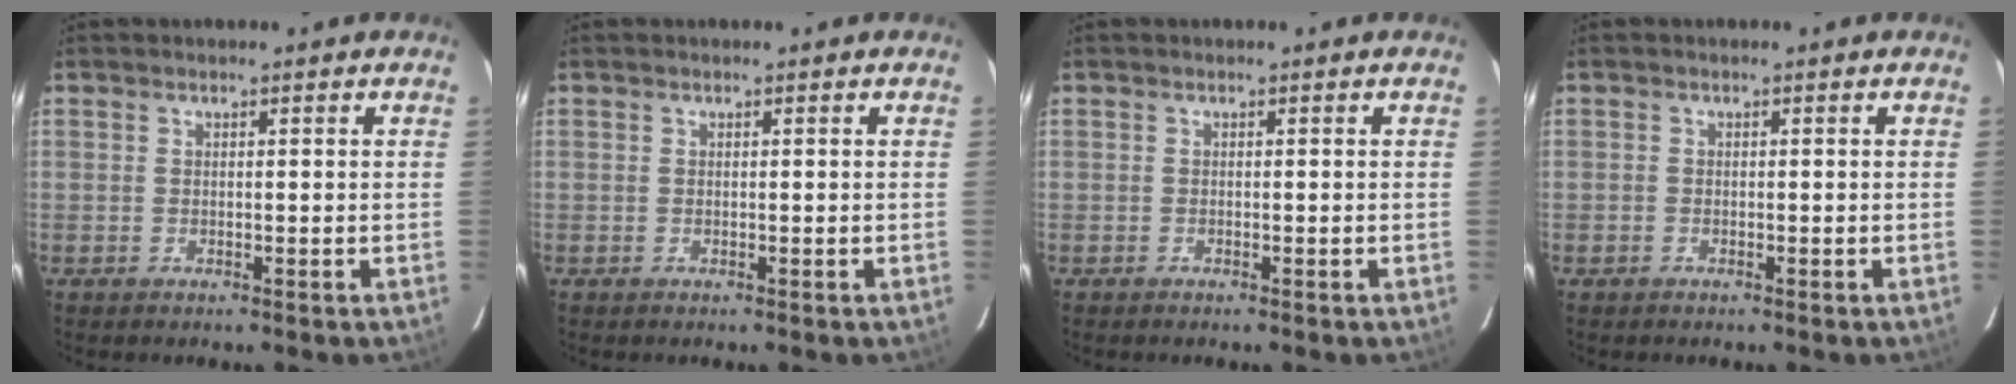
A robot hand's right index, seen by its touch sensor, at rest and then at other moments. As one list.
[{"total": 0.0}, {"total": 0.0}, {"total": 0.7, "force": [-0.5, 0.5, 0.0], "torque": [-0.003, 0.001, -0.009]}]